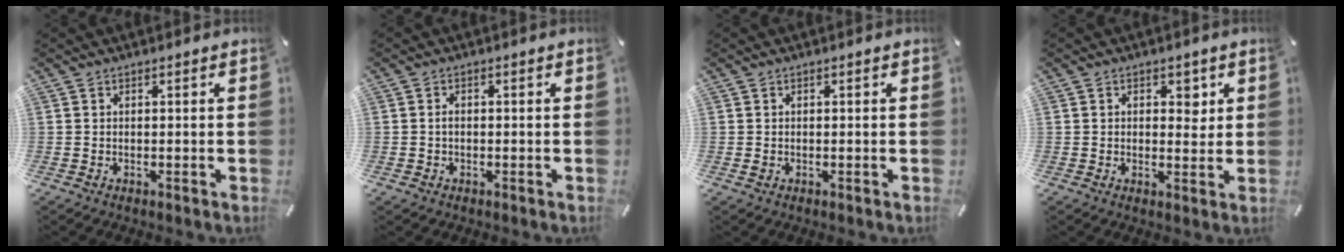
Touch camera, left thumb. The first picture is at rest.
{"total": 1.5, "force": [-0.2, 1.1, 1.0], "torque": [-0.021, 0.005, -0.006]}
{"total": 0.8, "force": [-0.2, 0.6, 0.5], "torque": [-0.009, 0.001, -0.004]}
{"total": 3.7, "force": [1.1, 2.6, 2.4], "torque": [-0.020, -0.007, 0.011]}